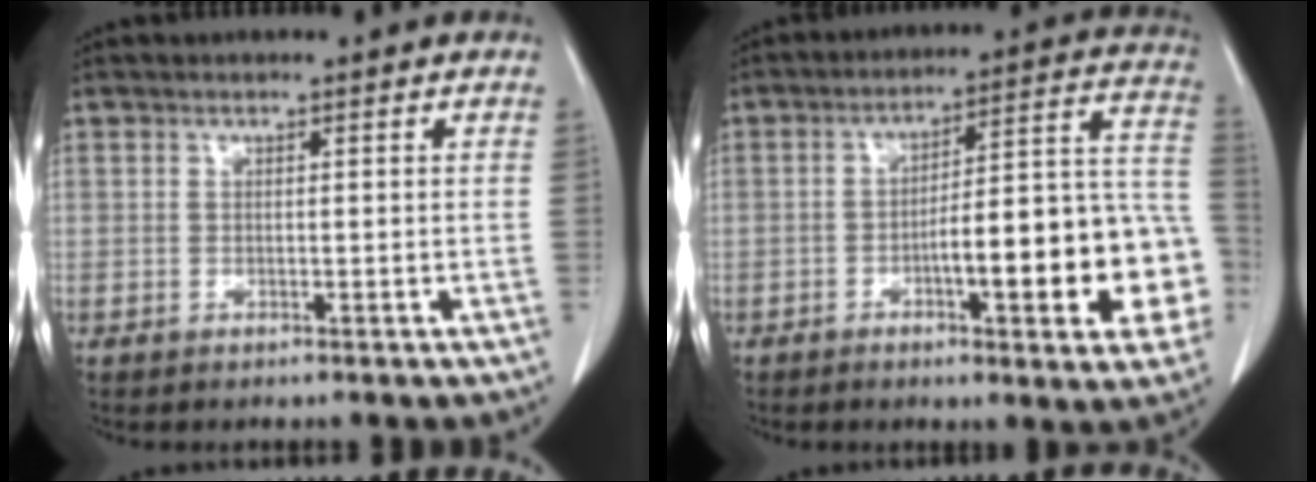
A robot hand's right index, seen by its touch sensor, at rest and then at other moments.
{"total": 18.5, "force": [-5.1, 3.5, 17.5], "torque": [-0.165, 0.041, -0.059]}